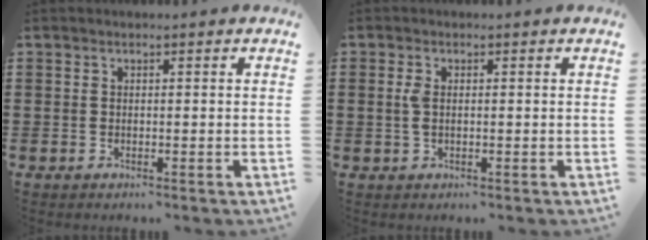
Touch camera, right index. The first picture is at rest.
{"total": 2.2, "force": [0.3, 1.0, 1.9], "torque": [-0.048, 0.002, 0.000]}